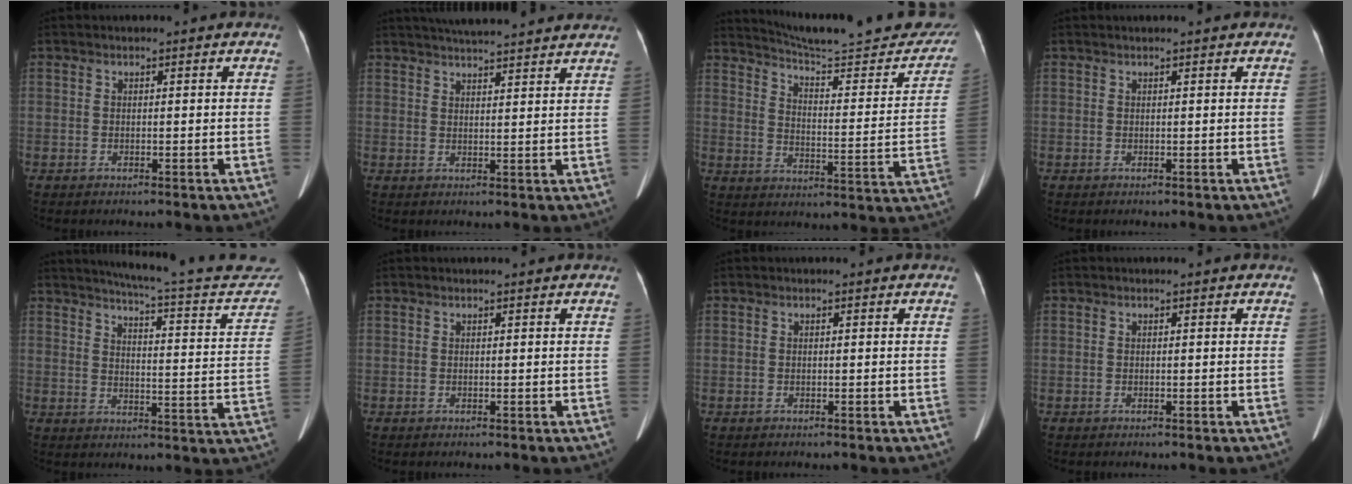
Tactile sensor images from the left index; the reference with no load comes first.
{"total": 13.9, "force": [12.7, 1.0, 5.6], "torque": [-0.091, 0.027, 0.165]}
{"total": 24.7, "force": [22.7, 2.9, 9.4], "torque": [-0.126, -0.074, 0.286]}
{"total": 1.8, "force": [1.6, -0.1, 0.7], "torque": [-0.008, 0.022, 0.027]}
{"total": 23.6, "force": [21.7, 2.3, 8.9], "torque": [-0.118, -0.076, 0.250]}
{"total": 0.9, "force": [0.8, 0.0, 0.3], "torque": [-0.008, 0.011, 0.011]}
{"total": 0.0}
{"total": 0.0}